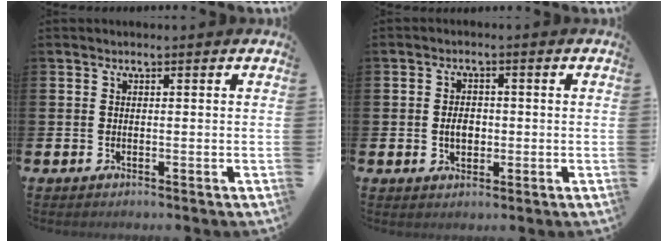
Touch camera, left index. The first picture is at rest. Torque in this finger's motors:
{"motor_torque": [0.18, 0.16, 0.02, 0.06]}